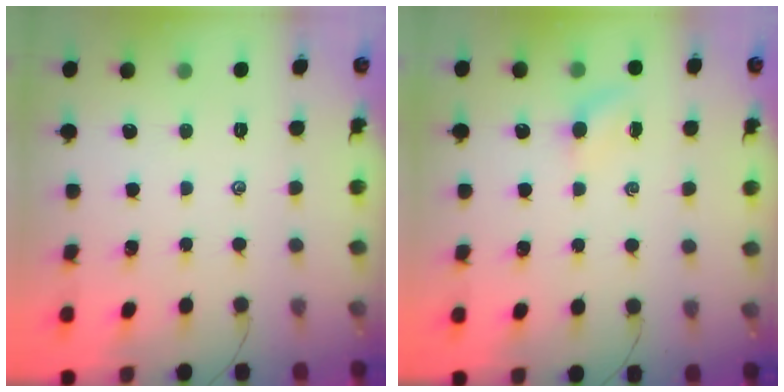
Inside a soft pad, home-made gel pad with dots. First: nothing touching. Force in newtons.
{"total": 3.9, "press": 3.7, "slide": 1.4}